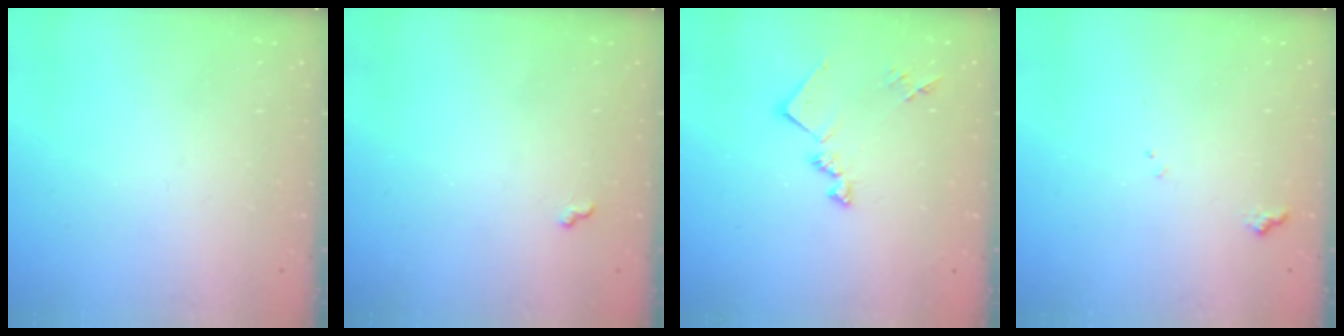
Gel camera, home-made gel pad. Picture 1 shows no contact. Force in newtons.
{"total": 4.2, "press": 4.1, "slide": 0.6}
{"total": 12.3, "press": 12.3, "slide": 0.6}
{"total": 7.6, "press": 7.5, "slide": 1.1}